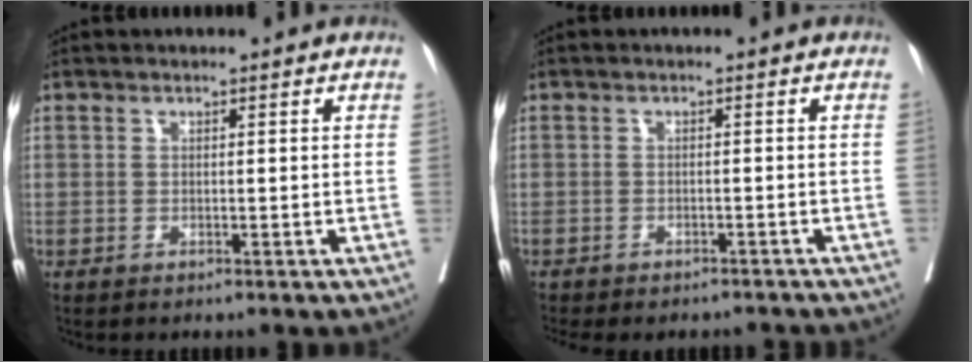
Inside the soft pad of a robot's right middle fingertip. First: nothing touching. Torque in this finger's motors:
{"motor_torque": [1.07, -1.07, 0.47, 0.10]}